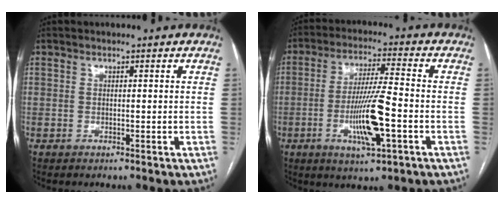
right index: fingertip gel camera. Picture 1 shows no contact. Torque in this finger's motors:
{"motor_torque": [0.28, -0.02, 0.36, 0.14]}